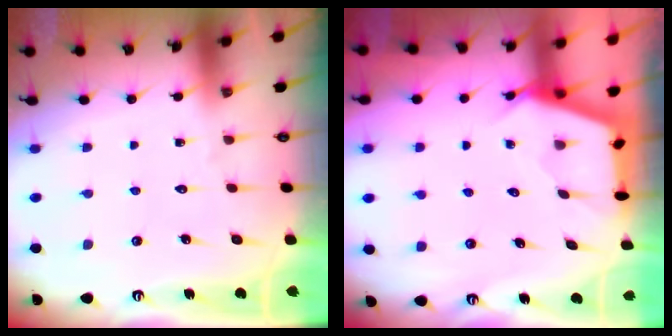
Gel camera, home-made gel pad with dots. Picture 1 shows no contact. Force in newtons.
{"total": 2.7, "press": 2.7, "slide": 0.4}